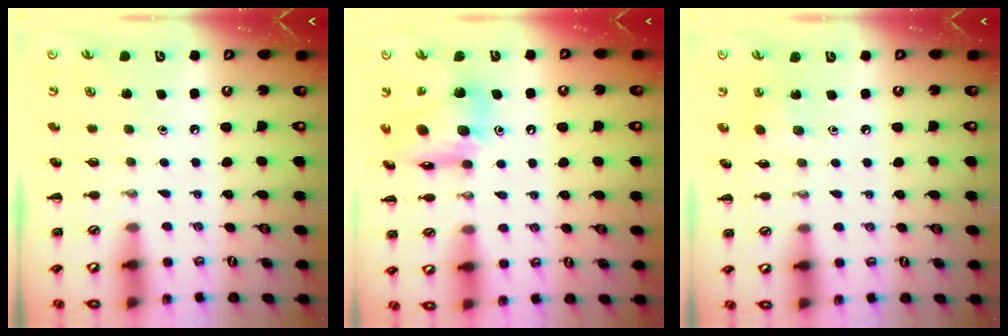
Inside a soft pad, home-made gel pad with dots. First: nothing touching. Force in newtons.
{"total": 14.8, "press": 14.7, "slide": 2.3}
{"total": 2.4, "press": 2.3, "slide": 0.8}